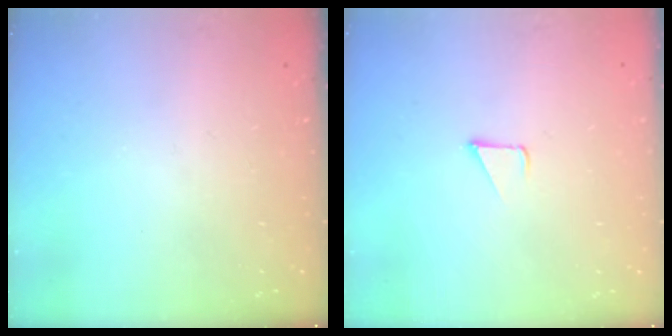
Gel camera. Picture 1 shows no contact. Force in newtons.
{"total": 1.7, "press": 1.7, "slide": 0.1}